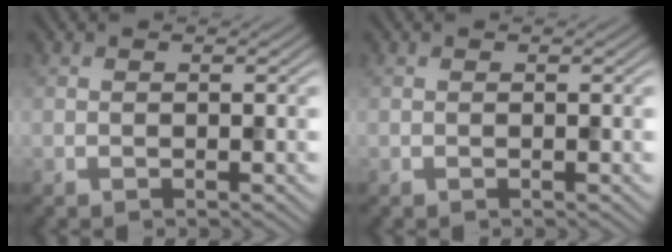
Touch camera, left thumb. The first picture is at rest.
{"total": 0.0}